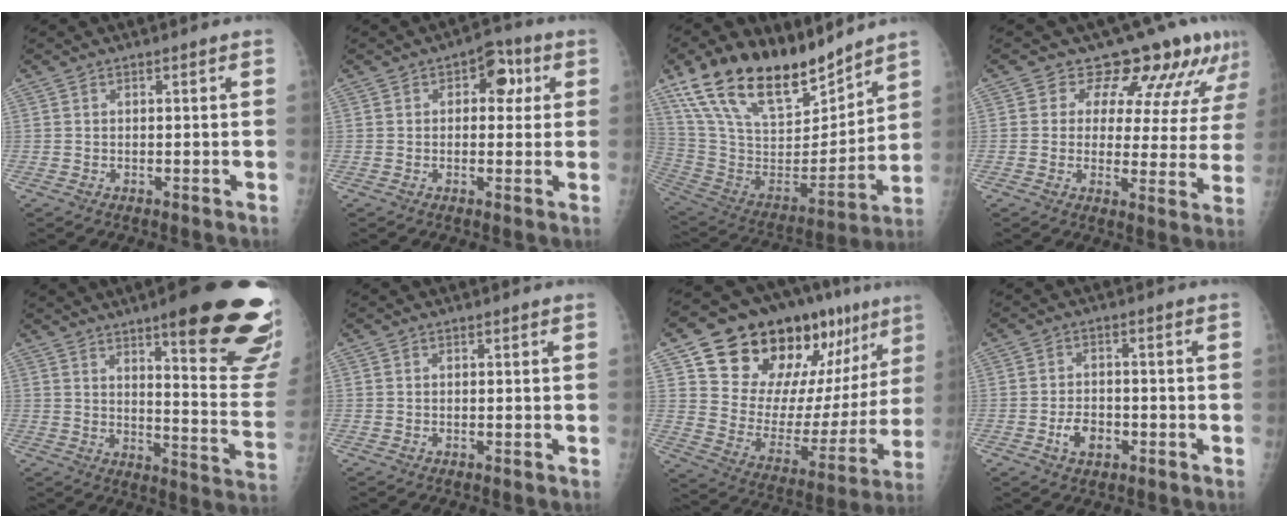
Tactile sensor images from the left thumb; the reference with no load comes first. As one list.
[{"total": 6.1, "force": [1.8, 4.0, 4.2], "torque": [-0.017, 0.003, 0.014]}, {"total": 25.7, "force": [19.2, 10.3, 13.6], "torque": [-0.220, -0.071, 0.347]}, {"total": 13.1, "force": [10.7, 6.0, 4.6], "torque": [-0.016, -0.058, 0.113]}, {"total": 24.6, "force": [15.2, 4.4, 18.8], "torque": [-0.201, -0.076, 0.203]}, {"total": 0.0}, {"total": 27.3, "force": [16.4, 13.1, 17.5], "torque": [-0.211, -0.042, 0.261]}, {"total": 4.6, "force": [-1.8, 3.2, 2.8], "torque": [-0.039, 0.011, -0.031]}]